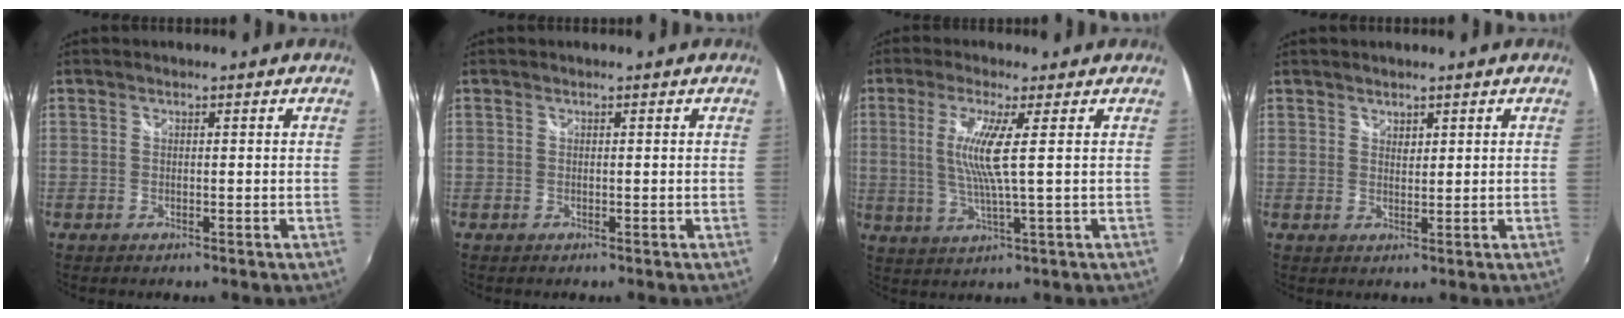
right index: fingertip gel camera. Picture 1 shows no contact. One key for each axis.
{"total": 0.0}
{"total": 7.0, "fx": 1.2, "fy": -0.7, "fz": 6.9, "tx": -0.136, "ty": -0.012, "tz": 0.026}
{"total": 1.4, "fx": 1.1, "fy": 0.8, "fz": 0.3, "tx": -0.001, "ty": 0.000, "tz": 0.019}